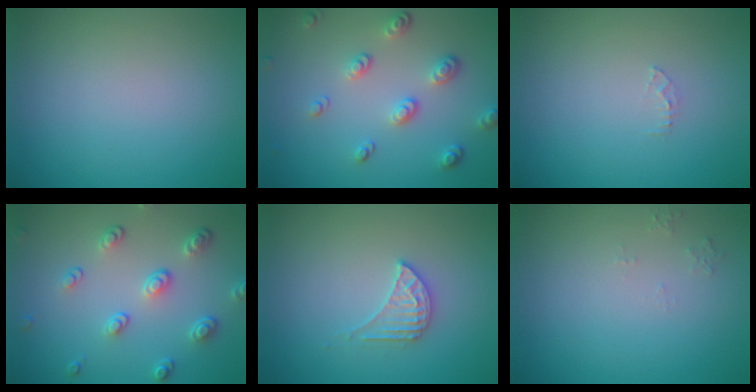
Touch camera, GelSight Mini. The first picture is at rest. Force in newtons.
{"total": 3.3, "press": 2.6, "slide": 1.9}
{"total": 0.7, "press": 0.7, "slide": 0.1}
{"total": 3.8, "press": 2.9, "slide": 2.4}
{"total": 2.3, "press": 2.3, "slide": 0.3}
{"total": 0.8, "press": 0.7, "slide": 0.2}